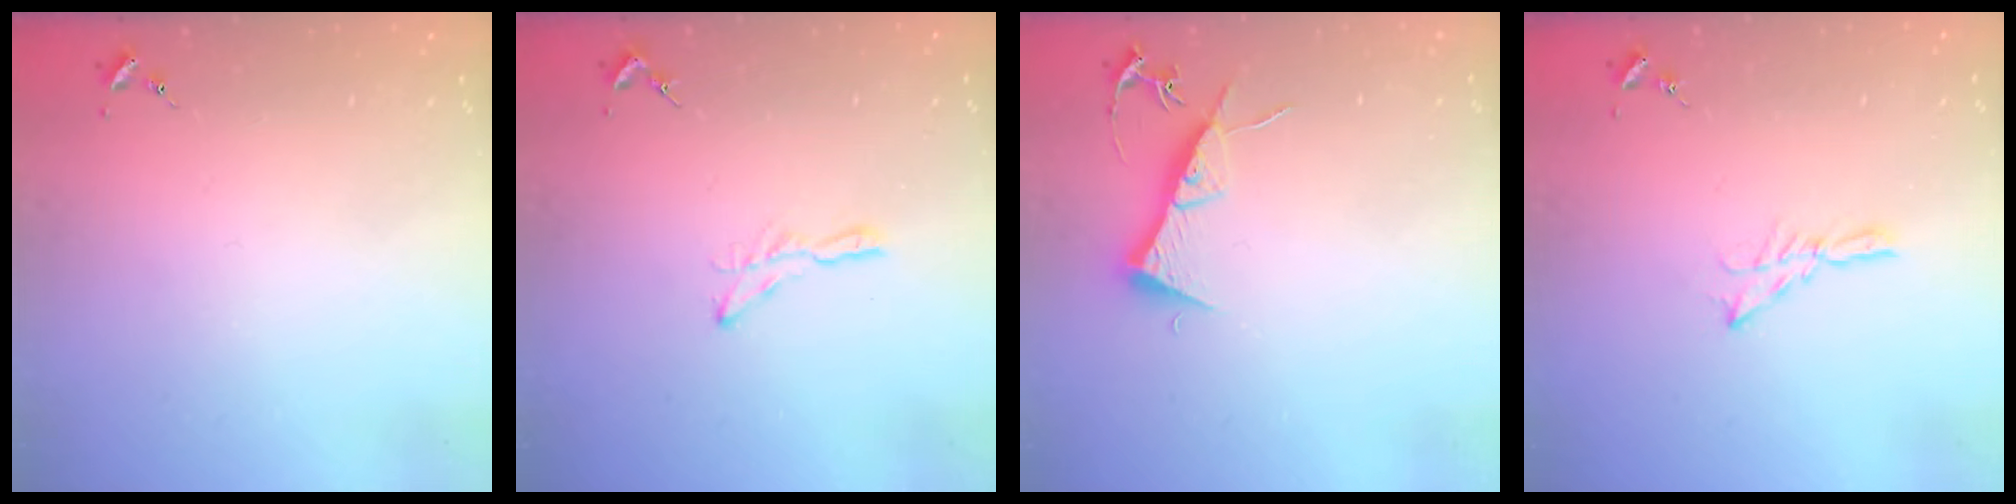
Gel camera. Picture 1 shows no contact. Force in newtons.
{"total": 5.4, "press": 5.4, "slide": 0.3}
{"total": 9.6, "press": 9.6, "slide": 0.6}
{"total": 5.5, "press": 5.5, "slide": 0.5}